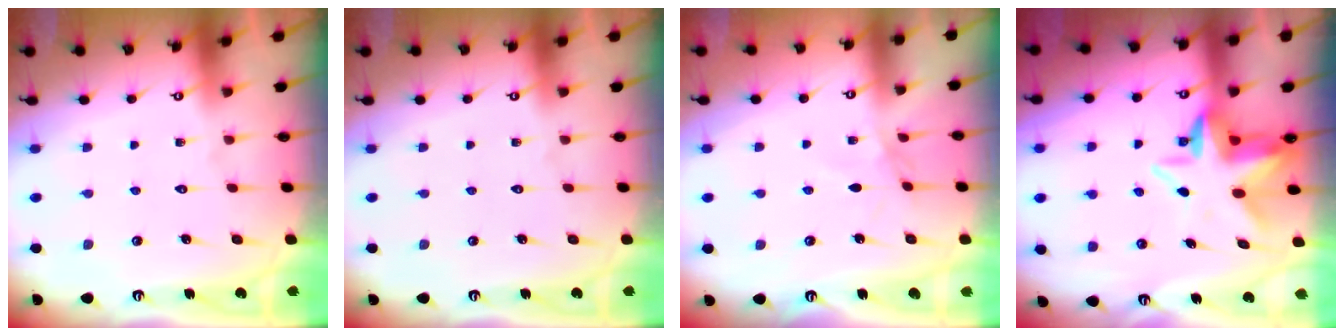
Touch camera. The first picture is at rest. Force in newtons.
{"total": 0.0}
{"total": 1.8, "press": 1.7, "slide": 0.4}
{"total": 7.4, "press": 7.4, "slide": 1.1}